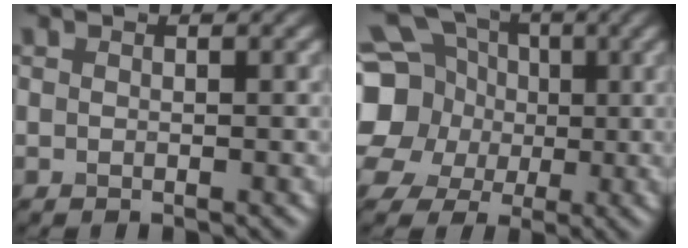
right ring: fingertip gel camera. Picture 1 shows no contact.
{"total": 14.0, "force": [2.0, 12.5, 6.0], "torque": [-0.169, 0.030, -0.001]}